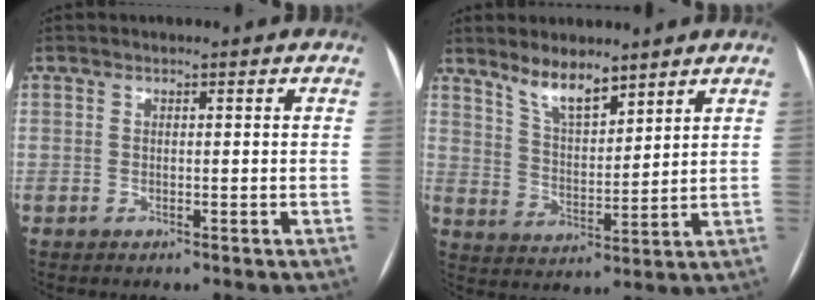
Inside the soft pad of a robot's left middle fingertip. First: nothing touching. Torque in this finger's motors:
{"motor_torque": [0.64, -0.66, 0.07, 0.02]}